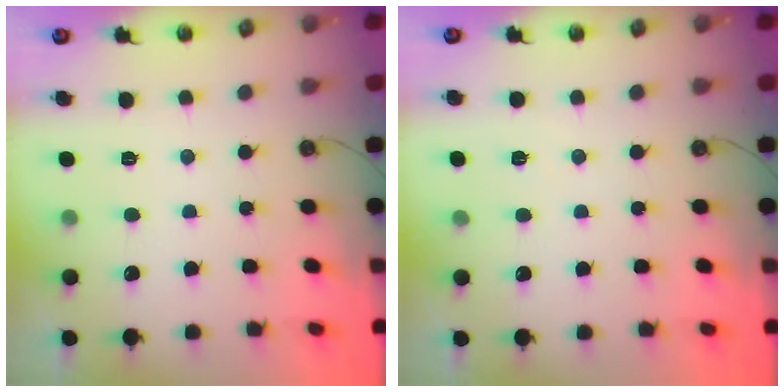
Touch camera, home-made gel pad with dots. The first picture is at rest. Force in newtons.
{"total": 5.0, "press": 2.4, "slide": 4.4}